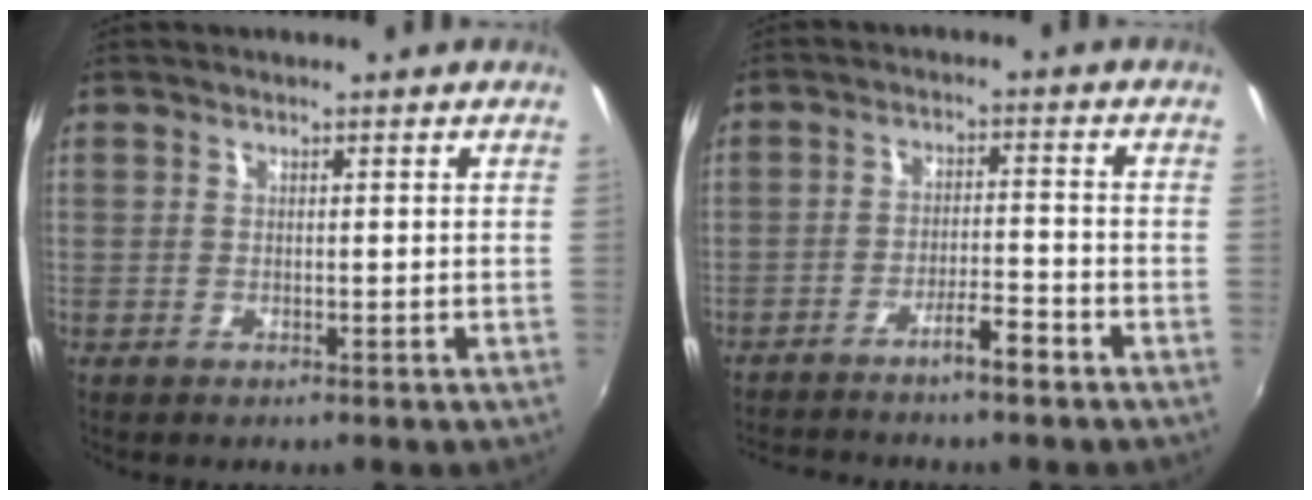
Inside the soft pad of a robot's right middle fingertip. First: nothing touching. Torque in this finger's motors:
{"motor_torque": [1.07, -1.07, 0.10, 0.08]}